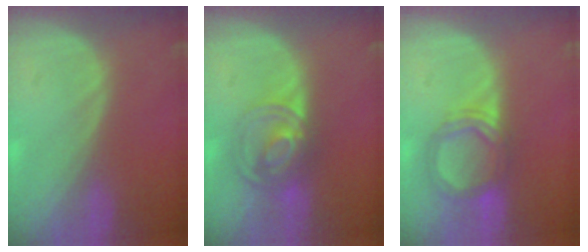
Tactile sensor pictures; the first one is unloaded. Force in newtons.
{"total": 7.5, "press": 6.1, "slide": 4.3}
{"total": 5.5, "press": 5.5, "slide": 0.7}